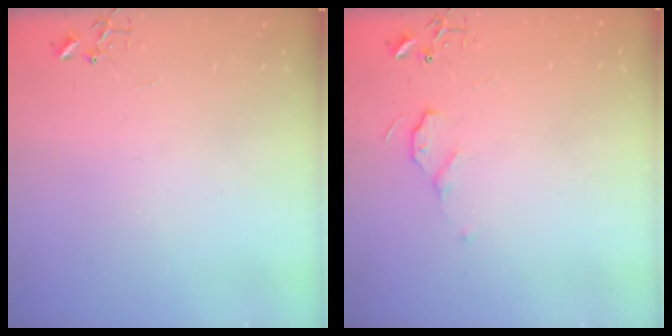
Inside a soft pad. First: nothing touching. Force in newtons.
{"total": 7.0, "press": 6.9, "slide": 0.8}